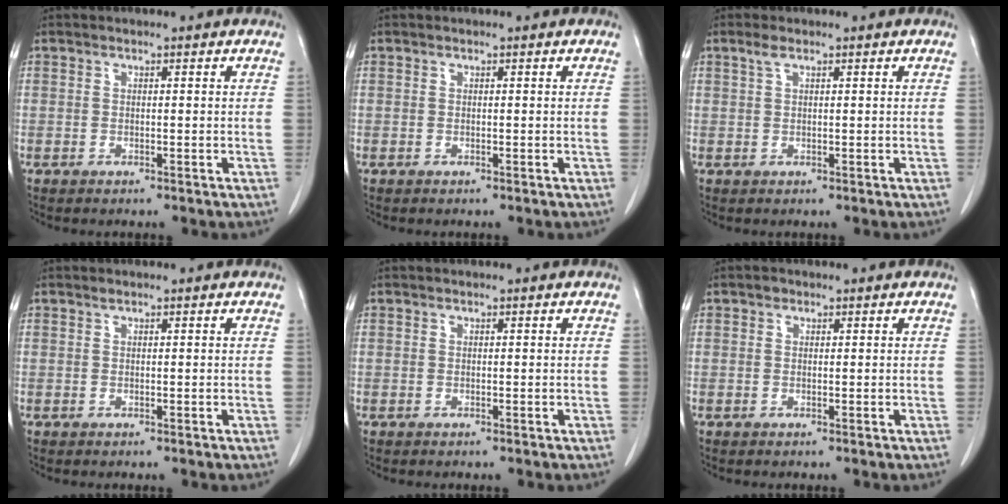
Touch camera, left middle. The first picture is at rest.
{"total": 0.0}
{"total": 1.3, "force": [0.8, 0.3, 0.9], "torque": [-0.023, 0.009, 0.018]}
{"total": 0.0}
{"total": 0.0}
{"total": 0.6, "force": [0.3, 0.5, 0.1], "torque": [-0.002, 0.001, 0.003]}